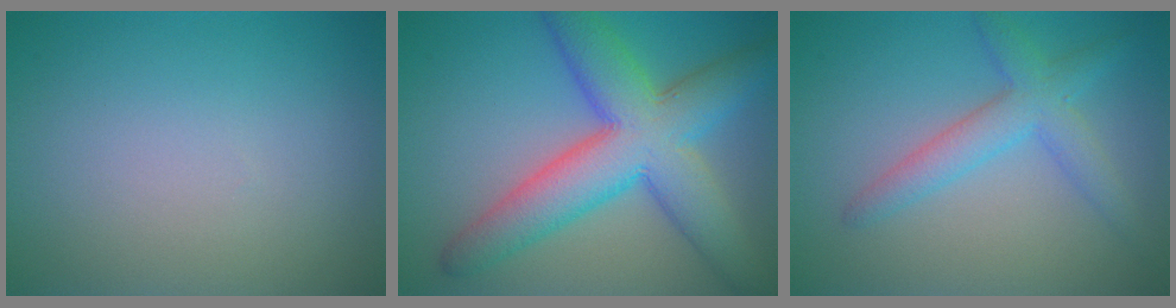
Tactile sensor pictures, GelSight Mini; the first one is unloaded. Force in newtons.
{"total": 9.4, "press": 9.3, "slide": 0.5}
{"total": 3.5, "press": 3.5, "slide": 0.2}